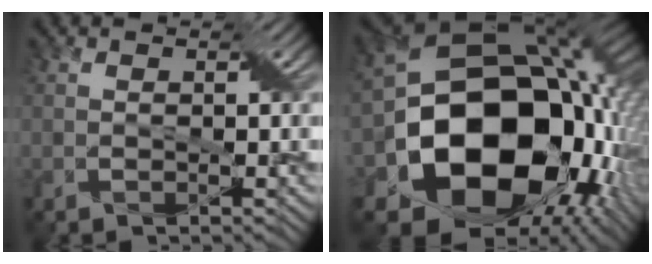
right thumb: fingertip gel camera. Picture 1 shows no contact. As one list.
[{"total": 21.8, "force": [-3.8, 16.5, 13.7], "torque": [-0.291, -0.047, -0.050]}]